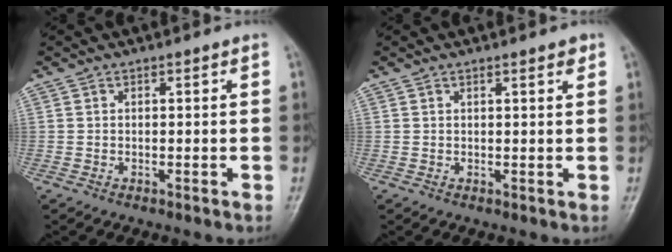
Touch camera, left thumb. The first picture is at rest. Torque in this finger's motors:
{"motor_torque": [-0.26, 0.07, -0.08, -0.07, 0.04]}